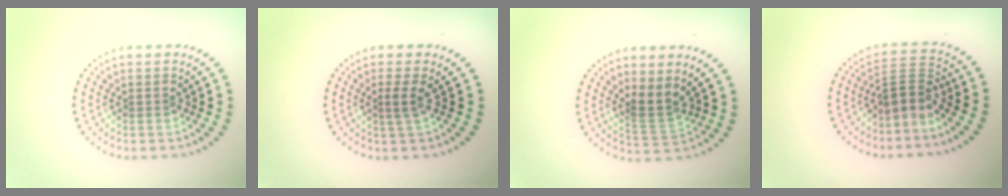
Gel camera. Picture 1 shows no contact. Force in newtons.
{"total": 1.4, "press": 1.0, "slide": 0.9}
{"total": 2.1, "press": 1.7, "slide": 1.3}
{"total": 2.8, "press": 1.9, "slide": 2.1}